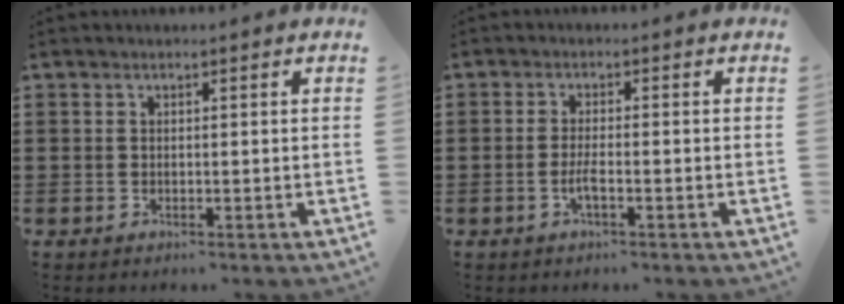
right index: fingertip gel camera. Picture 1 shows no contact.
{"total": 2.5, "force": [-1.0, 0.4, 2.3], "torque": [-0.048, -0.003, -0.020]}